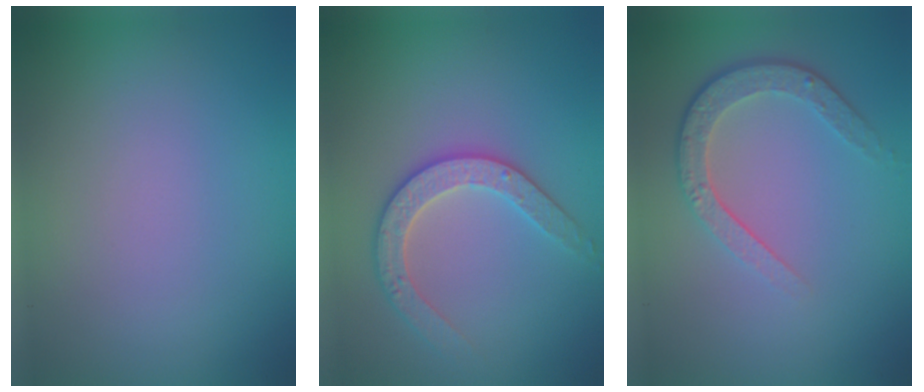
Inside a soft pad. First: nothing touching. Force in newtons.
{"total": 3.1, "press": 3.1, "slide": 0.2}
{"total": 3.6, "press": 2.8, "slide": 2.2}